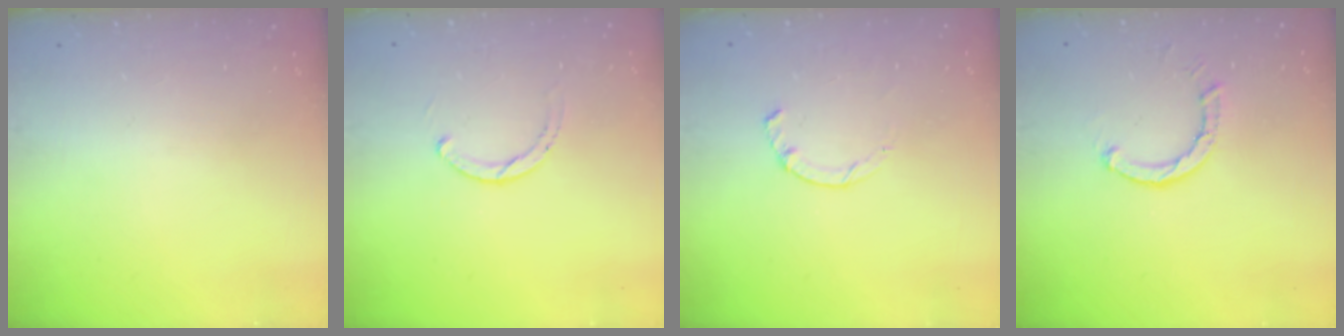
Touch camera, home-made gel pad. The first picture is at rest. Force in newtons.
{"total": 1.9, "press": 1.9, "slide": 0.2}
{"total": 1.9, "press": 1.9, "slide": 0.3}
{"total": 2.6, "press": 2.6, "slide": 0.1}